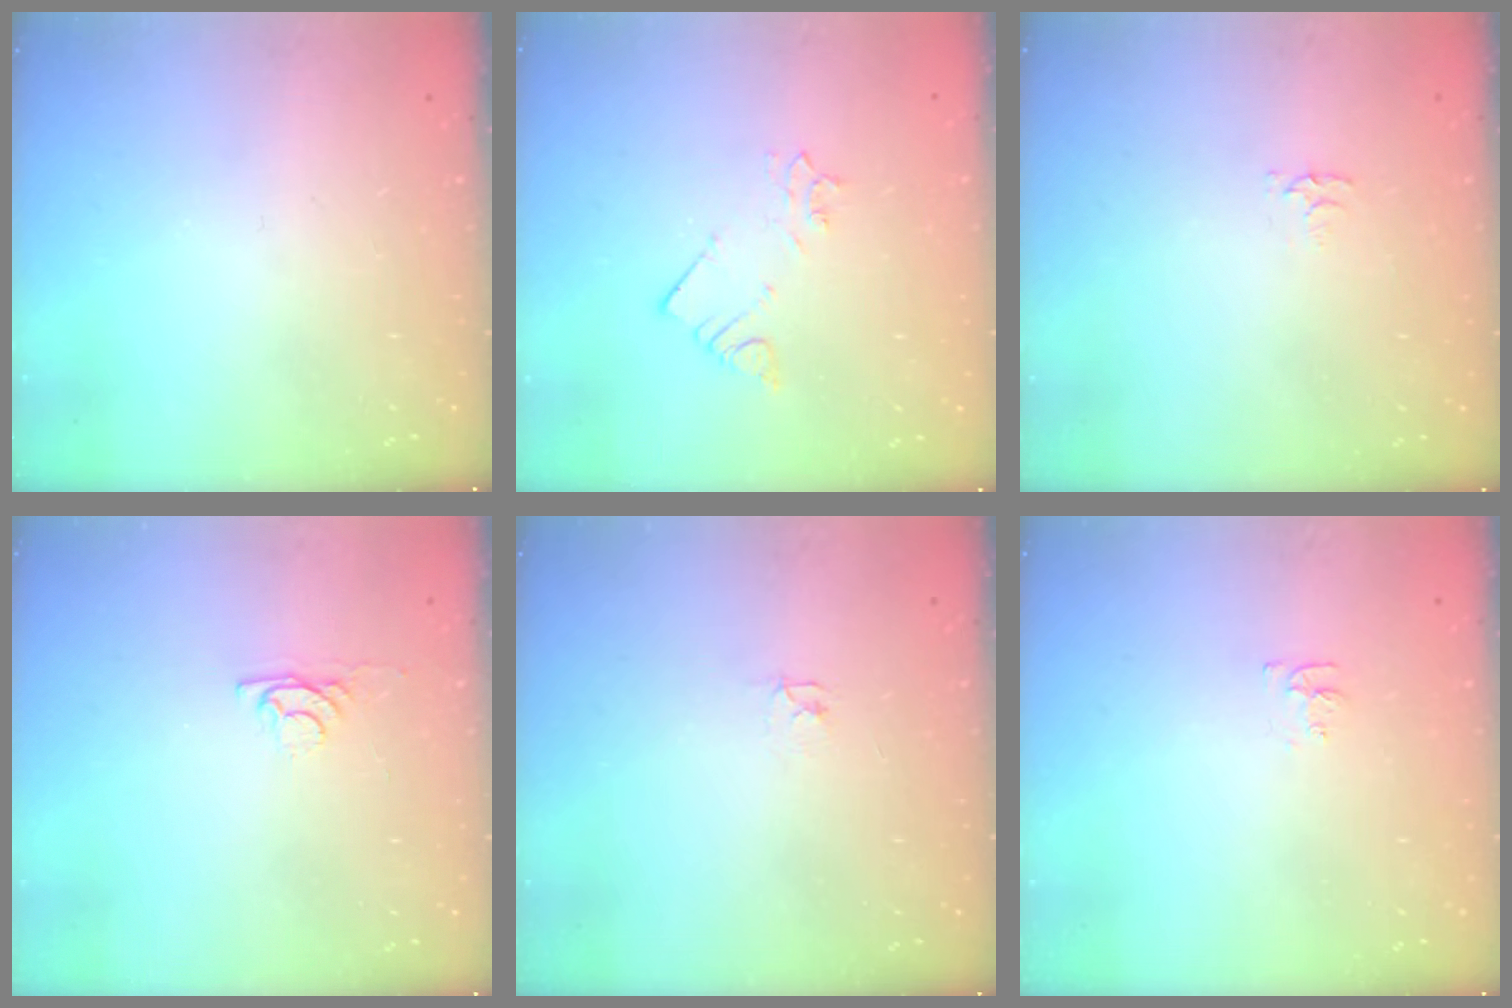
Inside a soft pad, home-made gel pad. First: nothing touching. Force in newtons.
{"total": 2.1, "press": 2.1, "slide": 0.0}
{"total": 2.5, "press": 2.5, "slide": 0.4}
{"total": 2.9, "press": 2.9, "slide": 0.4}
{"total": 2.1, "press": 2.1, "slide": 0.3}
{"total": 3.8, "press": 3.7, "slide": 0.5}